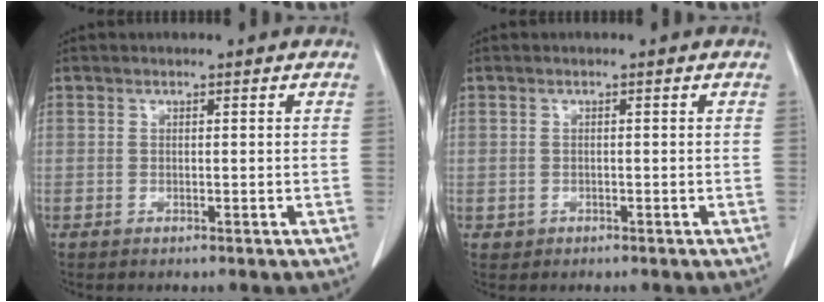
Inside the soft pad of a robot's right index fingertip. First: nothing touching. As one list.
[{"total": 1.0, "force": [-0.4, 0.9, -0.1], "torque": [0.000, 0.004, -0.004]}]